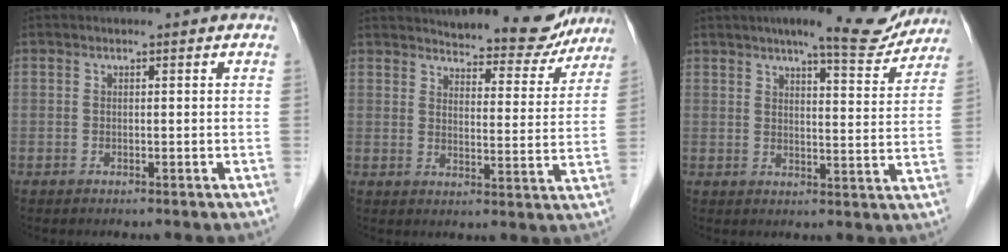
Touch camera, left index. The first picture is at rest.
{"total": 14.9, "force": [14.0, 3.3, 3.8], "torque": [-0.031, -0.021, 0.166]}
{"total": 12.1, "force": [10.4, 2.1, 5.7], "torque": [-0.068, -0.006, 0.124]}